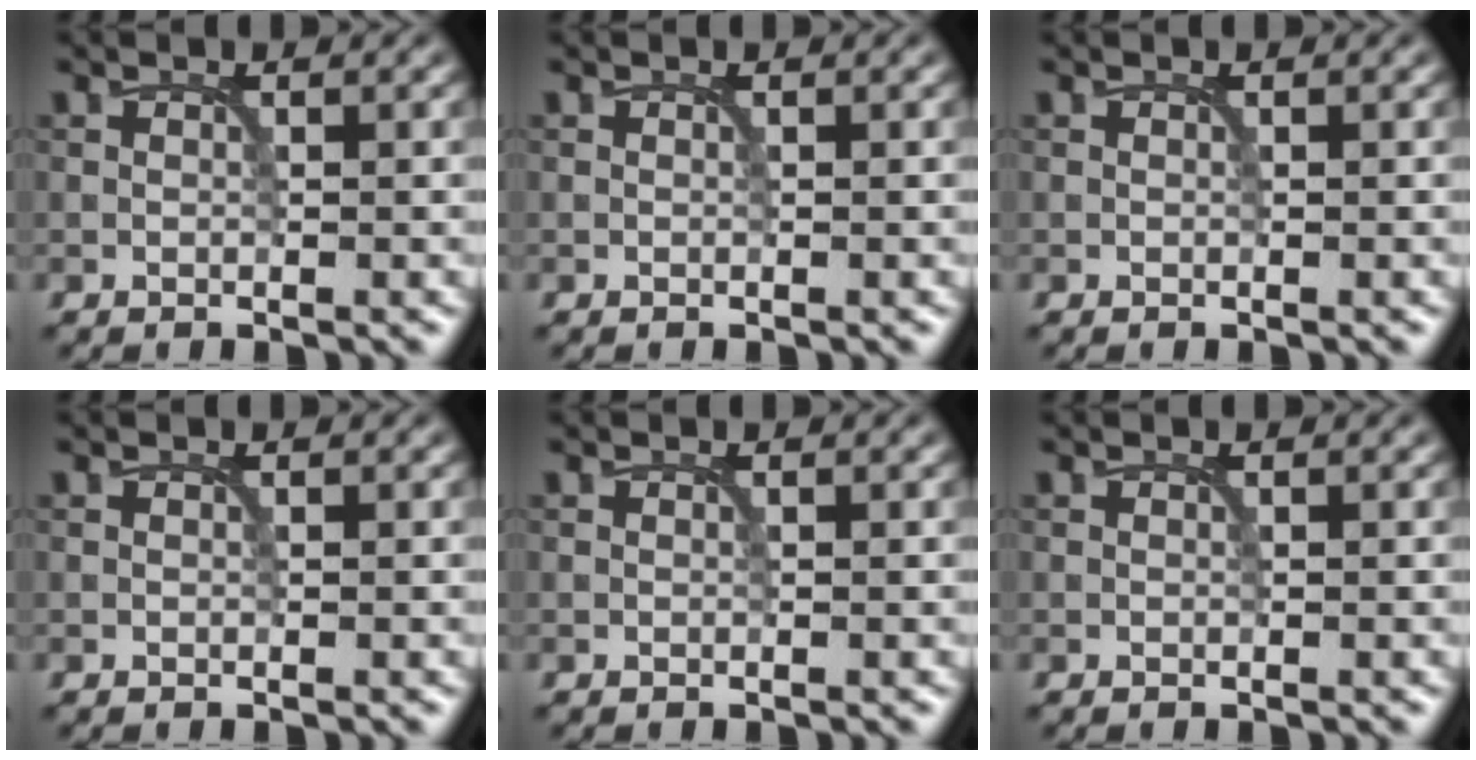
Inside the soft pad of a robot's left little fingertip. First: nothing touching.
{"total": 0.0}
{"total": 0.0}
{"total": 0.0}
{"total": 0.0}
{"total": 0.0}